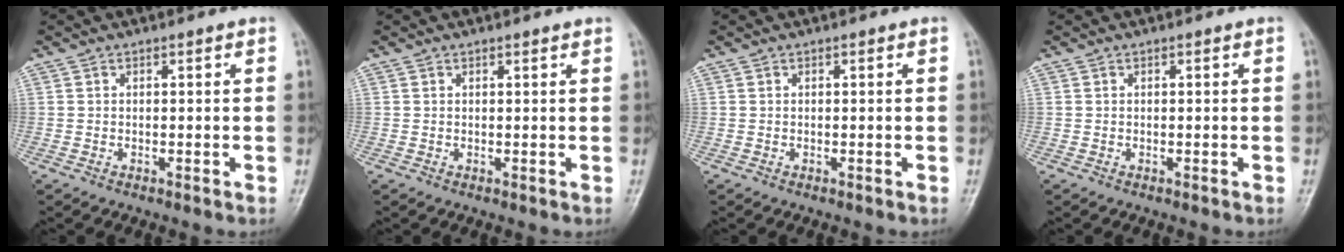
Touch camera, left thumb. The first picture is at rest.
{"total": 0.7, "force": [0.6, 0.0, 0.3], "torque": [-0.006, -0.001, 0.010]}
{"total": 0.0}
{"total": 0.0}